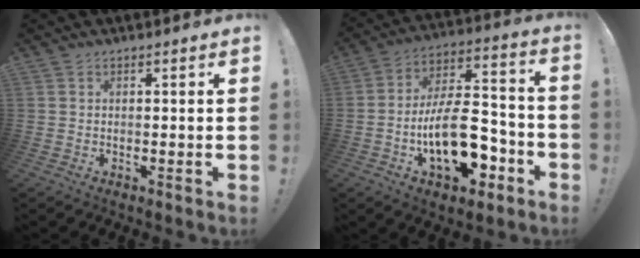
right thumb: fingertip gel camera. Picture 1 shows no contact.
{"total": 19.8, "force": [-7.3, 10.1, 15.4], "torque": [-0.258, 0.054, -0.112]}